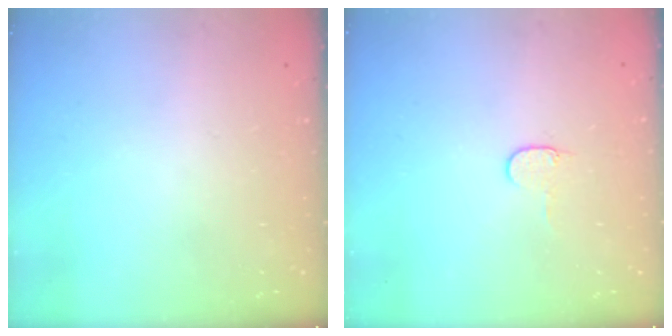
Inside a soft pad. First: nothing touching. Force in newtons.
{"total": 4.0, "press": 4.0, "slide": 0.4}